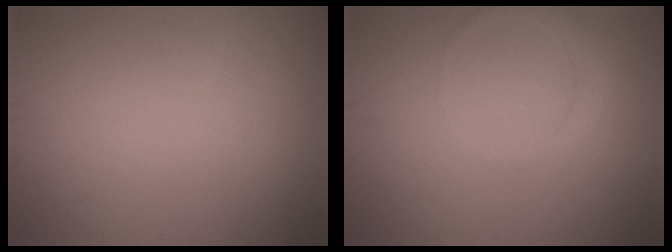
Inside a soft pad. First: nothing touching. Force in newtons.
{"total": 1.5, "press": 1.5, "slide": 0.1}